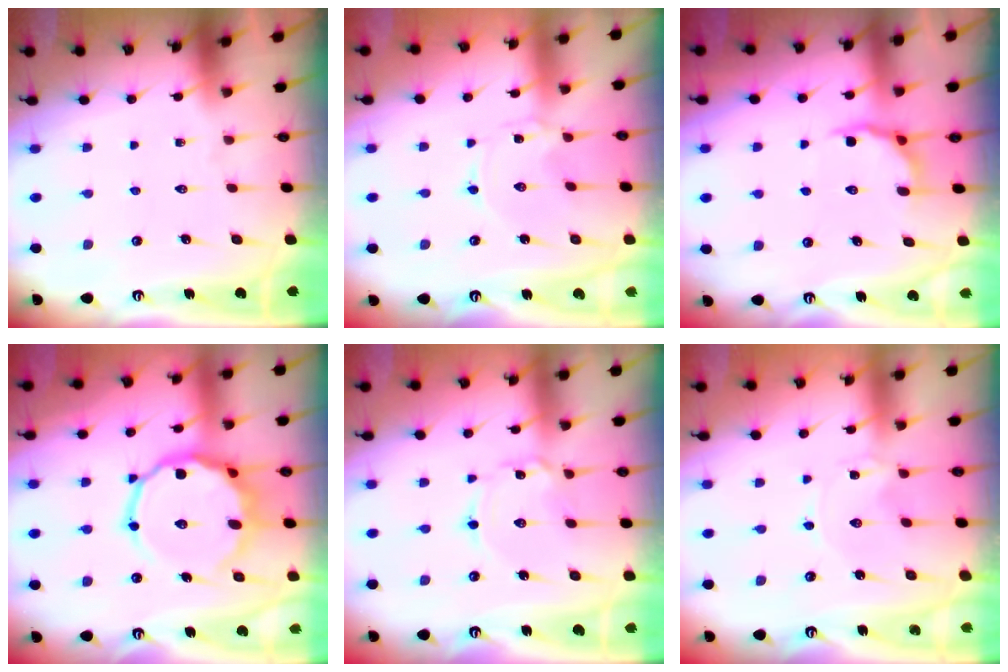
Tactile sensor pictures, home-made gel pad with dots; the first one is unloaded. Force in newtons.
{"total": 0.0}
{"total": 4.7, "press": 4.1, "slide": 2.2}
{"total": 13.8, "press": 13.6, "slide": 2.0}
{"total": 2.4, "press": 2.4, "slide": 0.1}
{"total": 0.0}